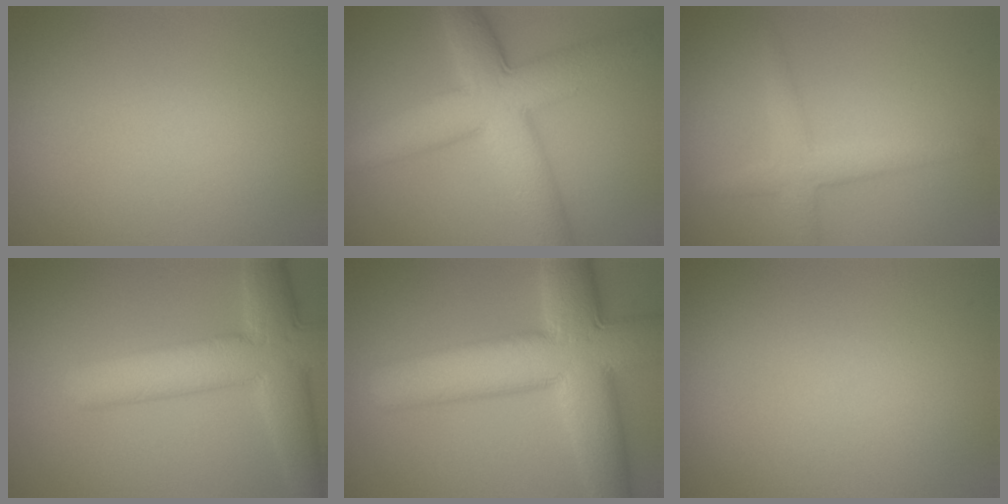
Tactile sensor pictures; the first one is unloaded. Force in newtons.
{"total": 9.5, "press": 9.5, "slide": 0.1}
{"total": 1.9, "press": 1.8, "slide": 0.3}
{"total": 8.2, "press": 8.2, "slide": 0.4}
{"total": 12.6, "press": 12.6, "slide": 0.4}
{"total": 0.0}